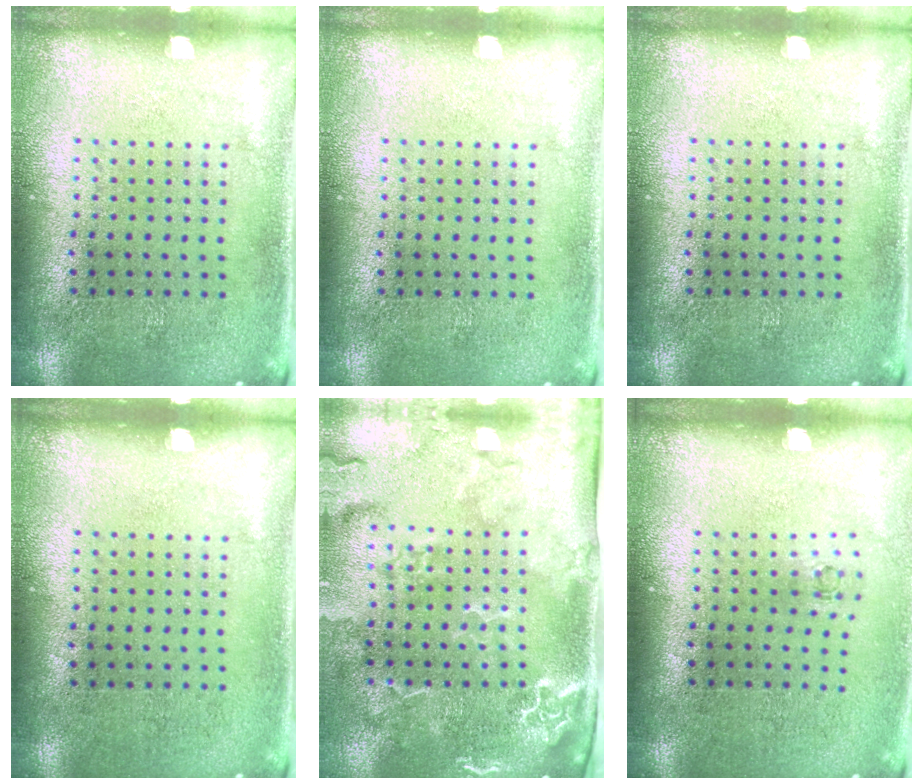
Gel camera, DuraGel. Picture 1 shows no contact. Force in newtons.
{"total": 0.0}
{"total": 0.0}
{"total": 0.0}
{"total": 2.9, "press": 2.4, "slide": 1.6}
{"total": 0.7, "press": 0.3, "slide": 0.6}